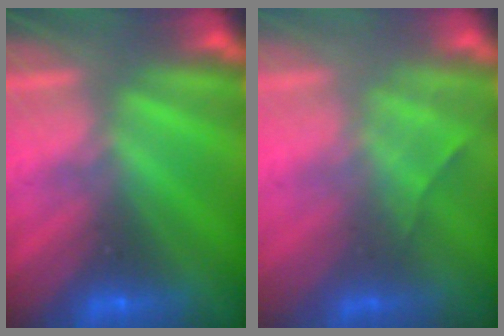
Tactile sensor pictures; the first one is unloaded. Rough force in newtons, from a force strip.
{"total": 2.3}